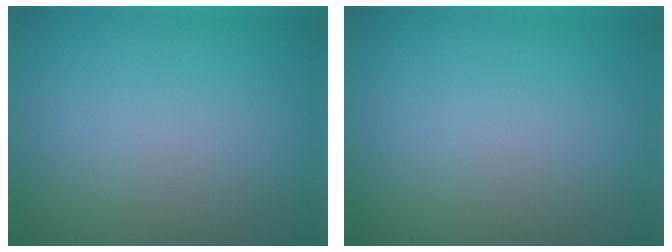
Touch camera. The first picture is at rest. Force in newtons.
{"total": 0.0}